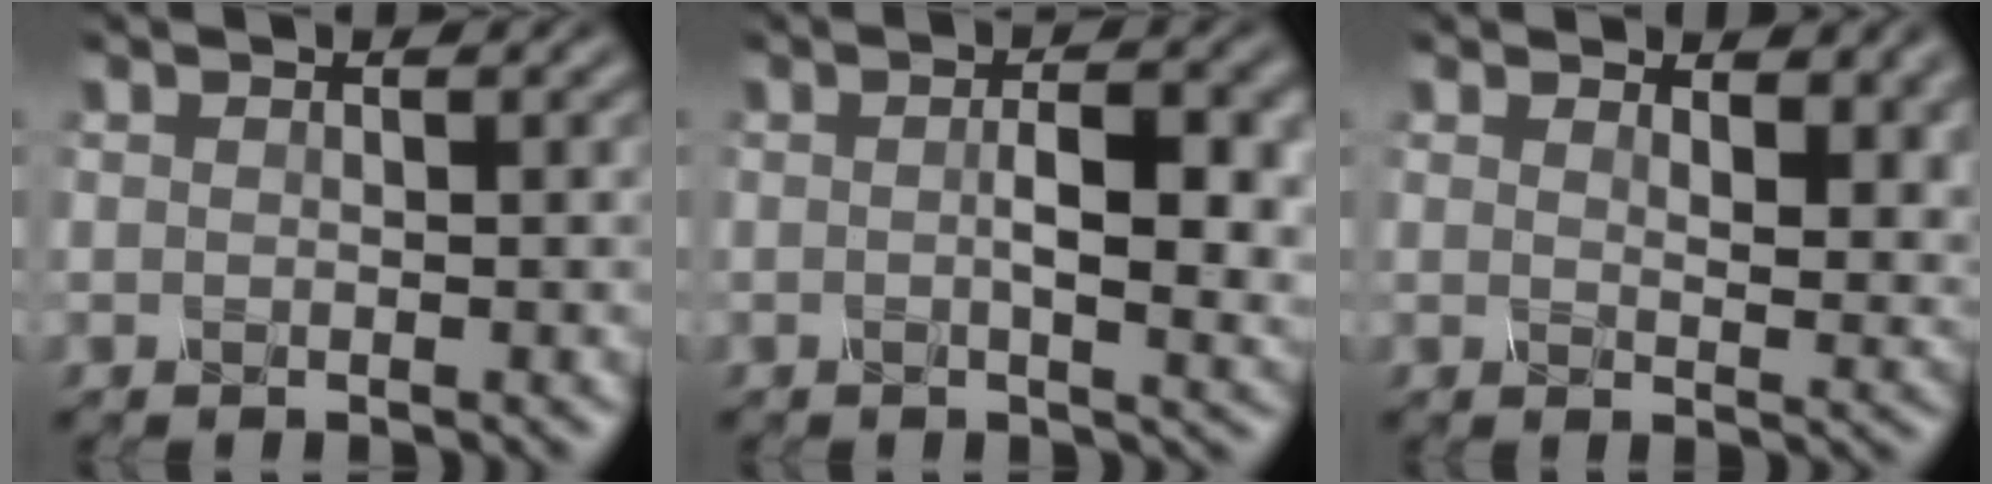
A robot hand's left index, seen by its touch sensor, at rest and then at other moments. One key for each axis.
{"total": 5.6, "fx": -0.2, "fy": 1.9, "fz": 5.3, "tx": -0.082, "ty": -0.005, "tz": 0.001}
{"total": 5.6, "fx": 3.4, "fy": 2.7, "fz": 3.5, "tx": -0.047, "ty": -0.002, "tz": 0.049}